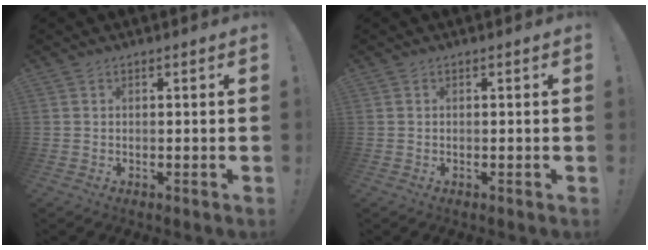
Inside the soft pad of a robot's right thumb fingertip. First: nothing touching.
{"total": 0.0}